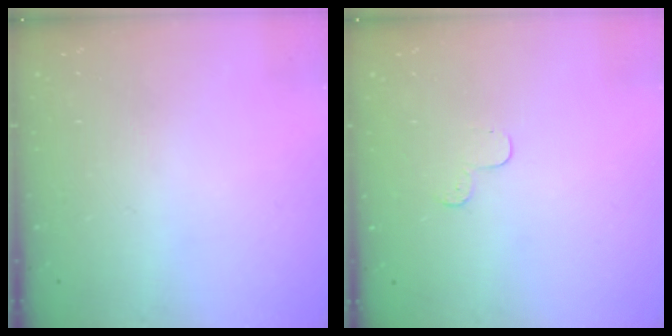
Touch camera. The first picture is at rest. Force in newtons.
{"total": 3.2, "press": 3.2, "slide": 0.3}